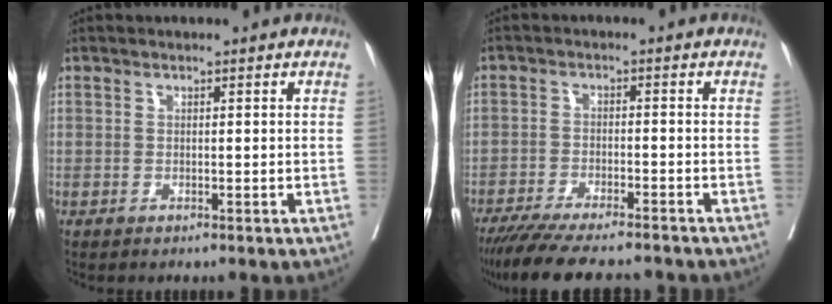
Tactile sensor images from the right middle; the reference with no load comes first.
{"total": 13.5, "force": [-11.9, 1.9, 6.1], "torque": [-0.097, -0.022, -0.177]}